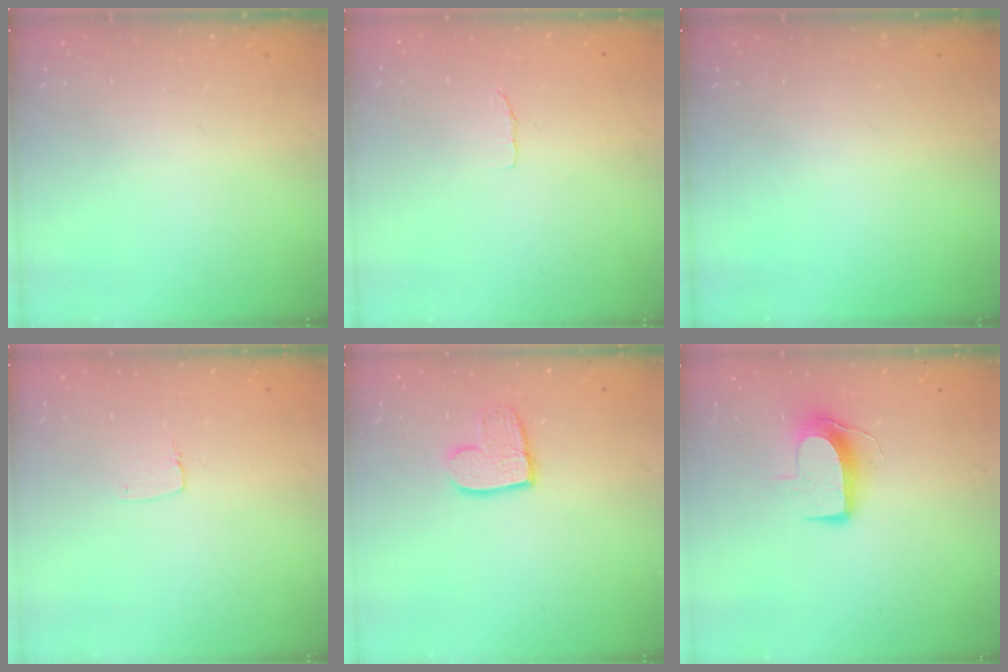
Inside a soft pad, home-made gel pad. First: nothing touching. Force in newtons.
{"total": 3.4, "press": 3.4, "slide": 0.2}
{"total": 0.0}
{"total": 3.8, "press": 3.8, "slide": 0.2}
{"total": 8.9, "press": 8.9, "slide": 0.4}
{"total": 8.8, "press": 8.8, "slide": 0.2}